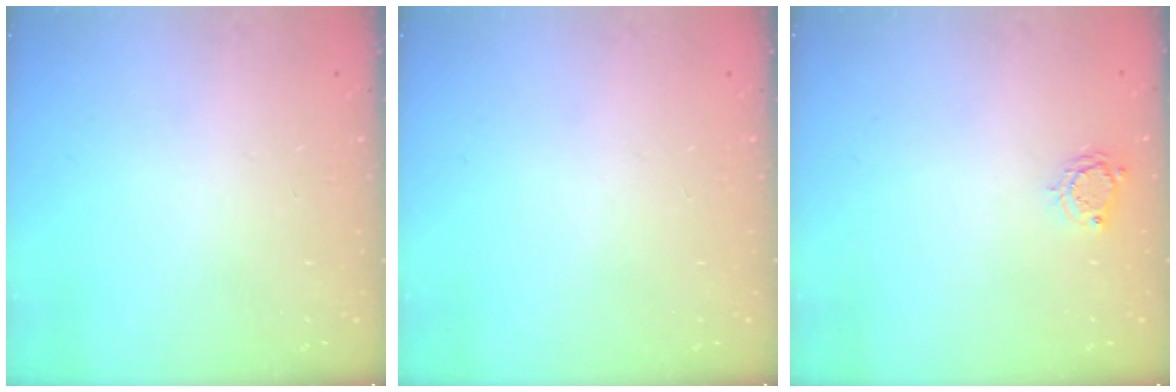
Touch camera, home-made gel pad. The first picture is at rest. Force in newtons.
{"total": 0.0}
{"total": 3.9, "press": 3.9, "slide": 0.4}